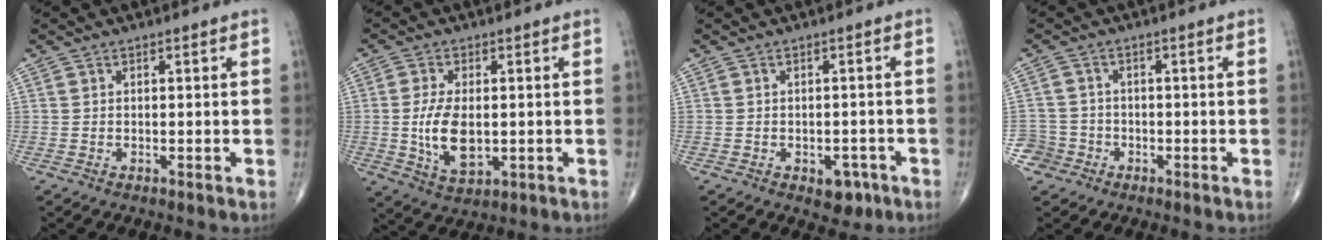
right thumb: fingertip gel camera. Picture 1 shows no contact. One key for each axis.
{"total": 9.1, "fx": -0.5, "fy": 4.8, "fz": 7.7, "tx": -0.139, "ty": -0.010, "tz": -0.004}
{"total": 4.2, "fx": -2.0, "fy": 2.7, "fz": 2.4, "tx": -0.010, "ty": 0.011, "tz": -0.022}
{"total": 3.9, "fx": -2.1, "fy": 3.3, "fz": -0.4, "tx": 0.028, "ty": 0.017, "tz": -0.043}